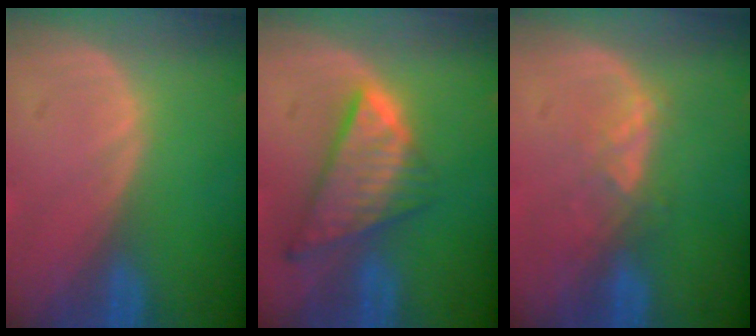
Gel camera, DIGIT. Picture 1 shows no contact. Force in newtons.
{"total": 8.7, "press": 7.4, "slide": 4.5}
{"total": 2.9, "press": 2.8, "slide": 0.7}